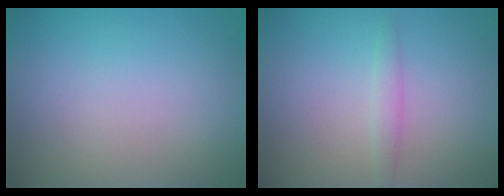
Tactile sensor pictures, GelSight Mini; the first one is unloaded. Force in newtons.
{"total": 1.2, "press": 1.2, "slide": 0.1}